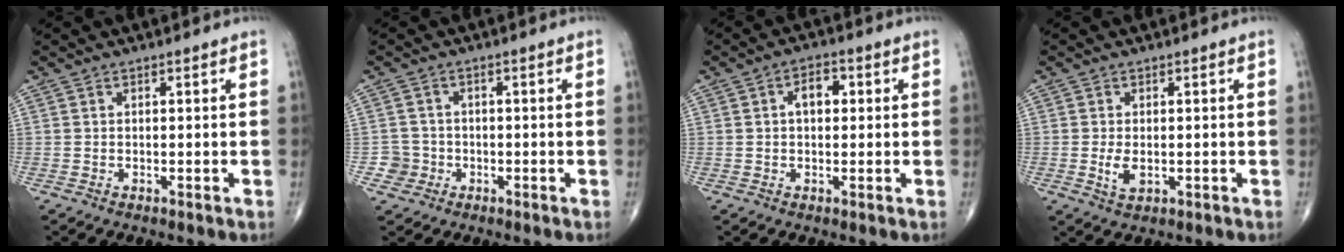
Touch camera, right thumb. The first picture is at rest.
{"total": 3.1, "force": [-1.0, 2.9, -0.2], "torque": [0.022, 0.011, -0.024]}
{"total": 4.5, "force": [0.7, 2.8, 3.5], "torque": [-0.048, 0.012, 0.007]}
{"total": 3.0, "force": [-0.3, 1.6, 2.5], "torque": [-0.052, -0.007, -0.003]}